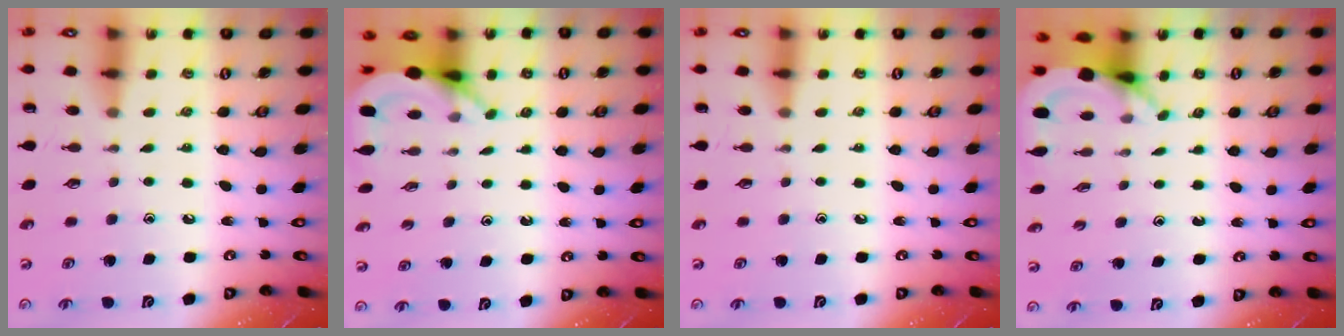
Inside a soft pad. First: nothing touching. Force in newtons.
{"total": 5.2, "press": 5.2, "slide": 0.2}
{"total": 0.0}
{"total": 3.7, "press": 3.7, "slide": 0.2}